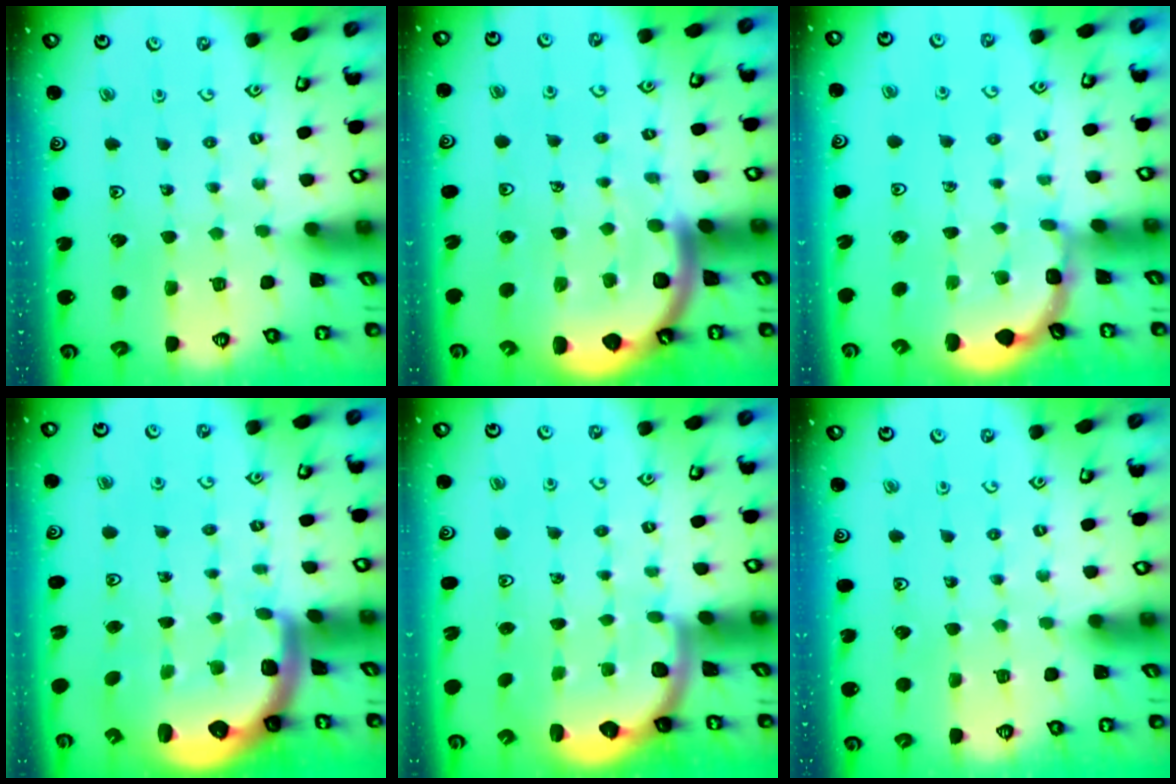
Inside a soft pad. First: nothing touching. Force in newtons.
{"total": 6.1, "press": 6.1, "slide": 0.7}
{"total": 1.9, "press": 1.9, "slide": 0.1}
{"total": 2.8, "press": 2.4, "slide": 1.4}
{"total": 2.3, "press": 2.0, "slide": 1.2}
{"total": 0.0}